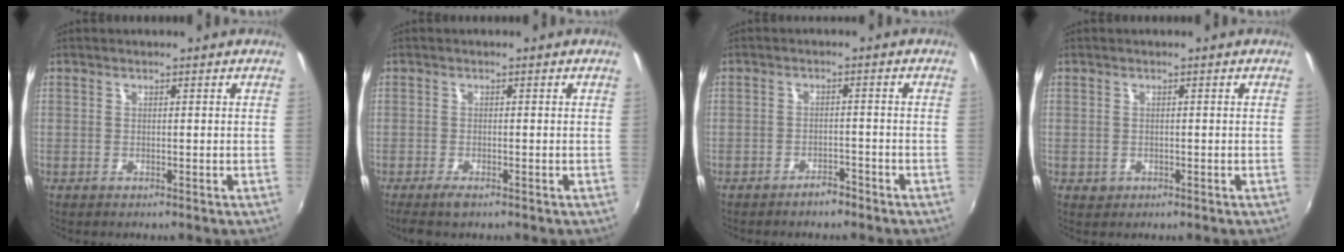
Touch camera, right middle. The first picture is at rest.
{"total": 2.3, "force": [-1.7, 0.6, 1.4], "torque": [-0.033, -0.008, -0.034]}
{"total": 2.5, "force": [-2.3, 0.7, 0.9], "torque": [-0.023, 0.003, -0.030]}
{"total": 1.0, "force": [-0.3, 0.9, 0.4], "torque": [-0.006, -0.002, -0.002]}